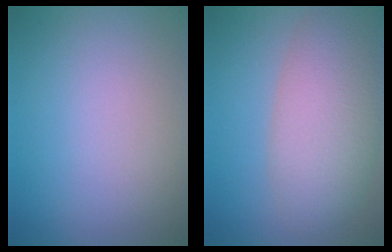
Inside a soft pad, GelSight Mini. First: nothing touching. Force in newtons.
{"total": 7.3, "press": 7.3, "slide": 0.5}